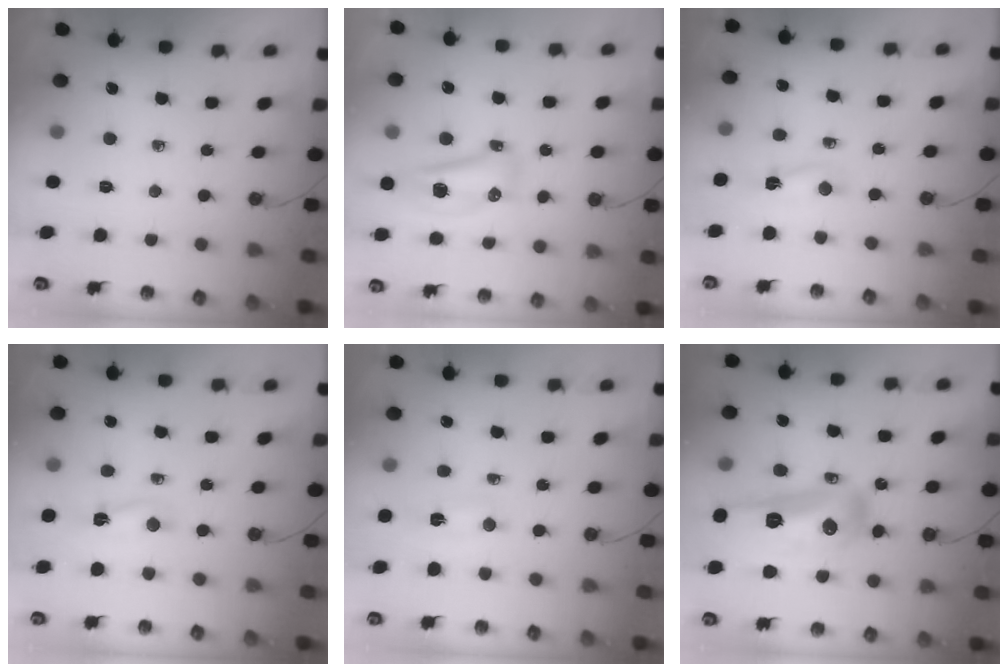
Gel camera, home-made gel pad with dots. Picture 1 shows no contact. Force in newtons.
{"total": 10.8, "press": 10.7, "slide": 1.2}
{"total": 2.6, "press": 2.6, "slide": 0.6}
{"total": 2.6, "press": 2.6, "slide": 0.6}
{"total": 2.6, "press": 1.3, "slide": 2.2}
{"total": 21.5, "press": 20.7, "slide": 5.8}